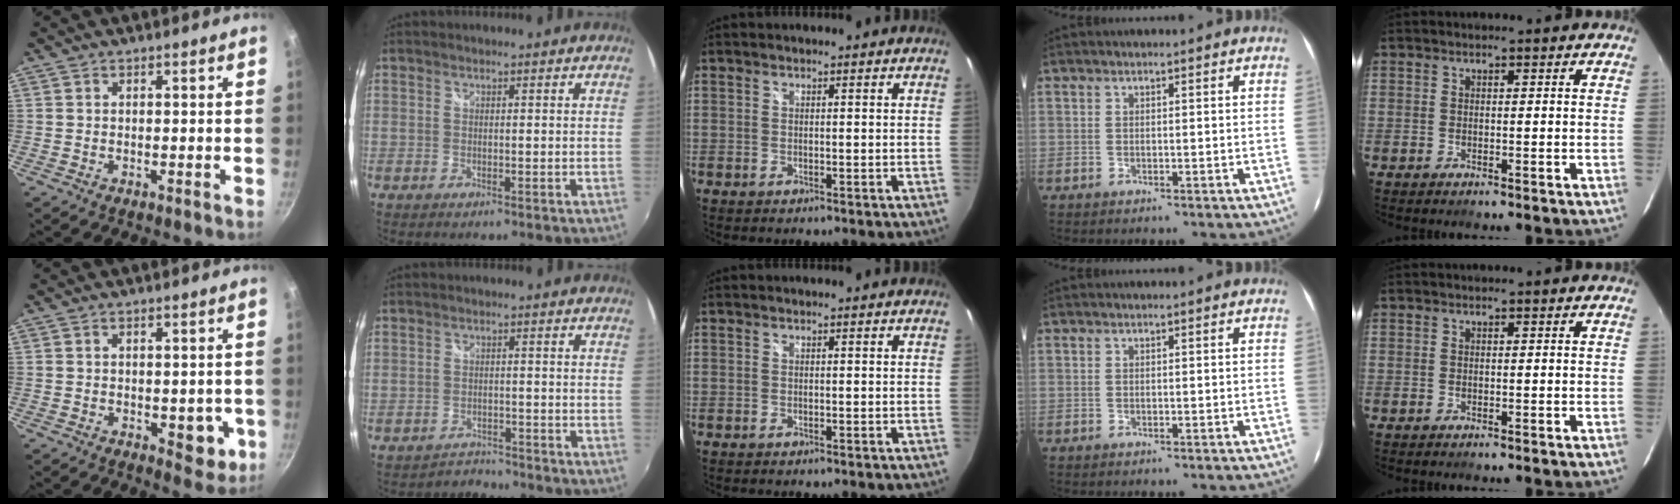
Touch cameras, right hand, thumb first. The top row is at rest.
{"thumb": {"total": 6.5, "force": [-1.2, 3.5, 5.4], "torque": [-0.036, 0.003, -0.008]}, "index": {"total": 3.1, "force": [-2.7, 1.1, -1.0], "torque": [0.009, 0.012, -0.048]}}